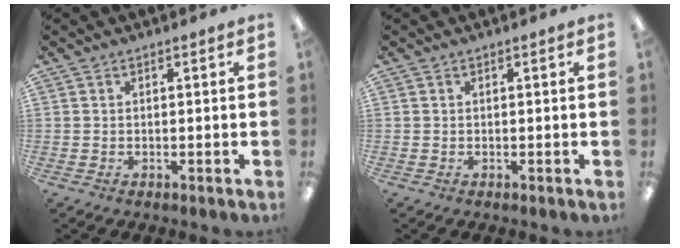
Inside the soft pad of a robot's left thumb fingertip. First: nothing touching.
{"total": 0.0}